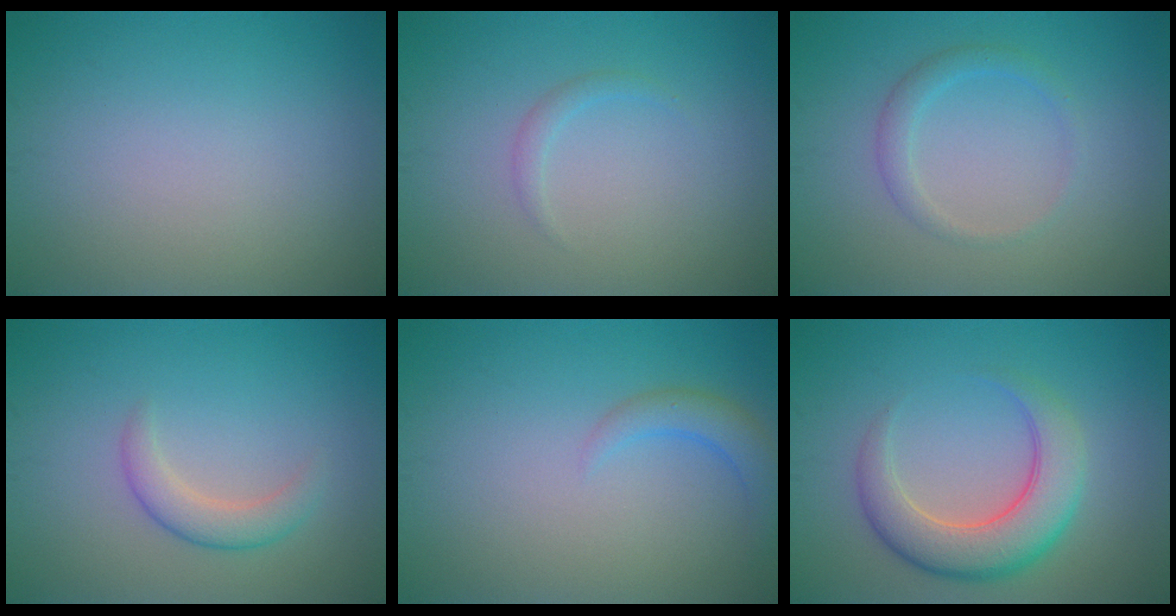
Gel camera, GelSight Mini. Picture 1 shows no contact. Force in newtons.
{"total": 0.9, "press": 0.9, "slide": 0.0}
{"total": 1.8, "press": 1.8, "slide": 0.1}
{"total": 2.4, "press": 2.4, "slide": 0.2}
{"total": 2.3, "press": 2.3, "slide": 0.3}
{"total": 5.8, "press": 5.8, "slide": 0.5}